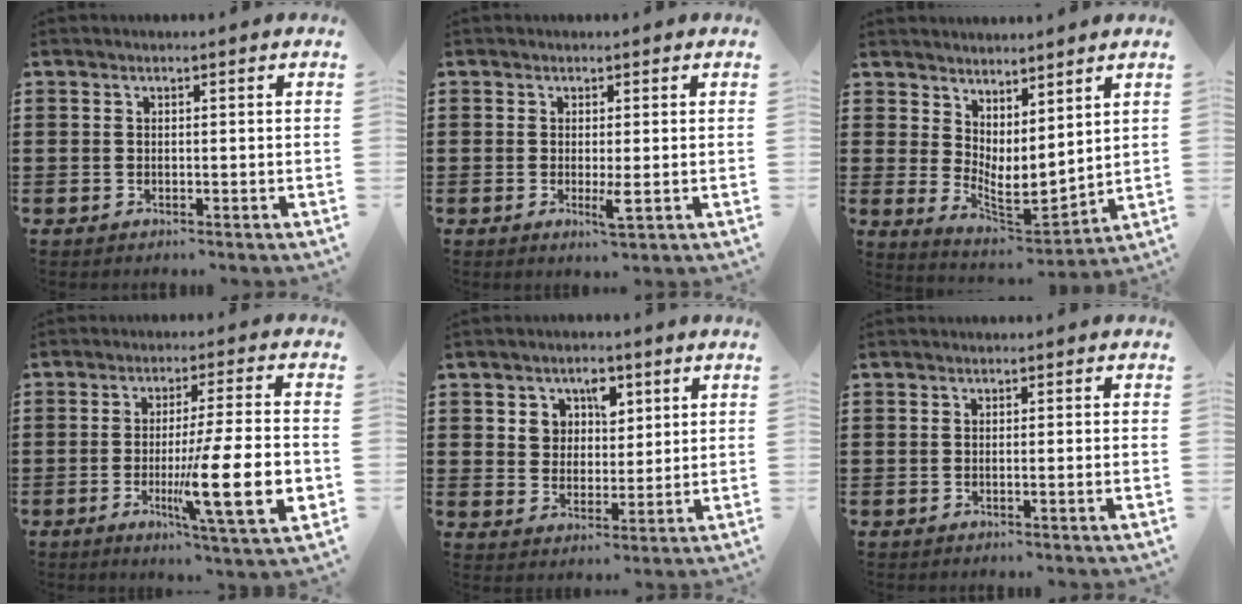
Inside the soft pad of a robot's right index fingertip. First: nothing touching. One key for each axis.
{"total": 2.7, "fx": -0.4, "fy": 0.4, "fz": 2.6, "tx": -0.053, "ty": -0.007, "tz": -0.008}
{"total": 4.9, "fx": 2.8, "fy": 2.3, "fz": 3.3, "tx": -0.072, "ty": -0.020, "tz": 0.056}
{"total": 15.2, "fx": -3.3, "fy": 2.2, "fz": 14.7, "tx": -0.234, "ty": -0.018, "tz": -0.054}
{"total": 4.9, "fx": 2.5, "fy": 3.9, "fz": 1.6, "tx": -0.044, "ty": 0.013, "tz": 0.043}
{"total": 0.8, "fx": -0.2, "fy": -0.3, "fz": 0.7, "tx": -0.011, "ty": -0.005, "tz": -0.004}